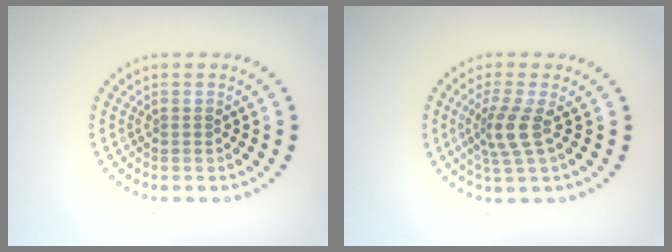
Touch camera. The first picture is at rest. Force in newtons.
{"total": 2.8, "press": 2.0, "slide": 2.0}